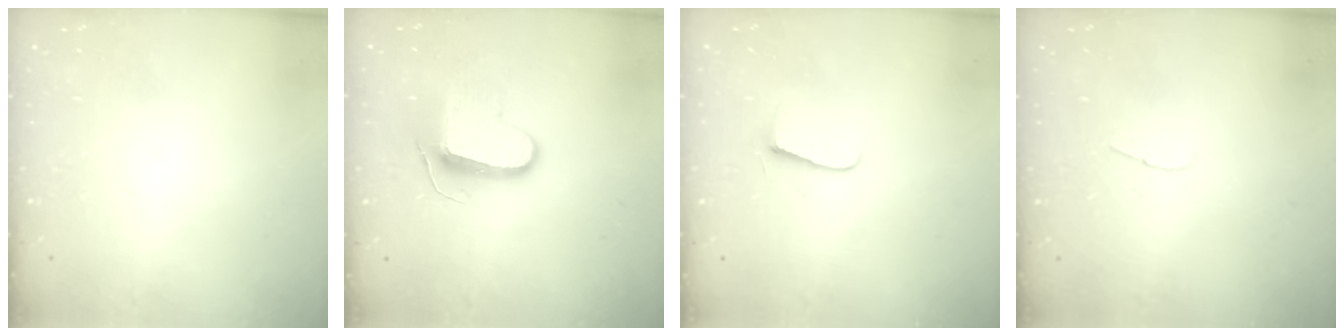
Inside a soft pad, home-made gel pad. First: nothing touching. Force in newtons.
{"total": 9.5, "press": 9.5, "slide": 0.1}
{"total": 6.8, "press": 6.8, "slide": 0.6}
{"total": 3.8, "press": 3.8, "slide": 0.4}